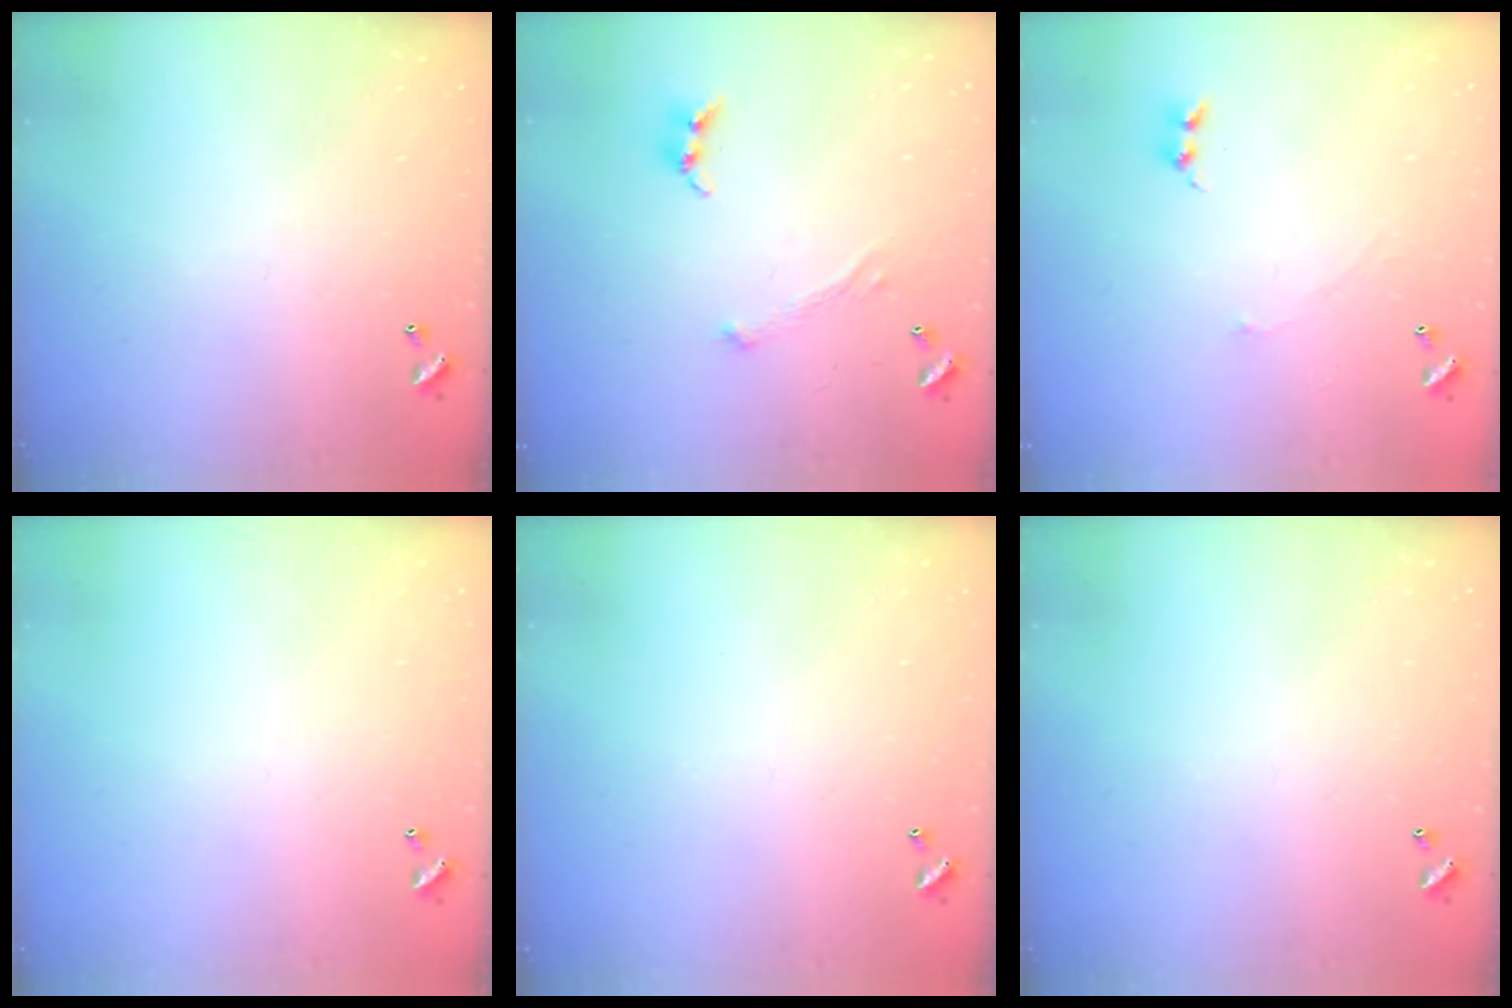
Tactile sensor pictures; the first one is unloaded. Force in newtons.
{"total": 0.8, "press": 0.7, "slide": 0.4}
{"total": 1.1, "press": 0.9, "slide": 0.6}
{"total": 0.0}
{"total": 0.0}
{"total": 0.0}